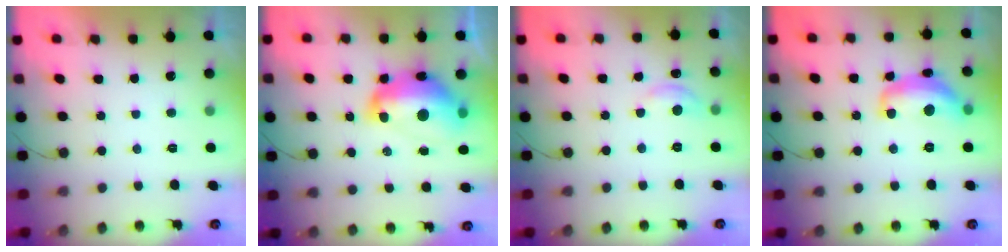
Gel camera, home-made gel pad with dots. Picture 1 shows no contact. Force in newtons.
{"total": 17.3, "press": 17.2, "slide": 1.8}
{"total": 5.9, "press": 5.9, "slide": 0.8}
{"total": 14.2, "press": 14.1, "slide": 1.2}